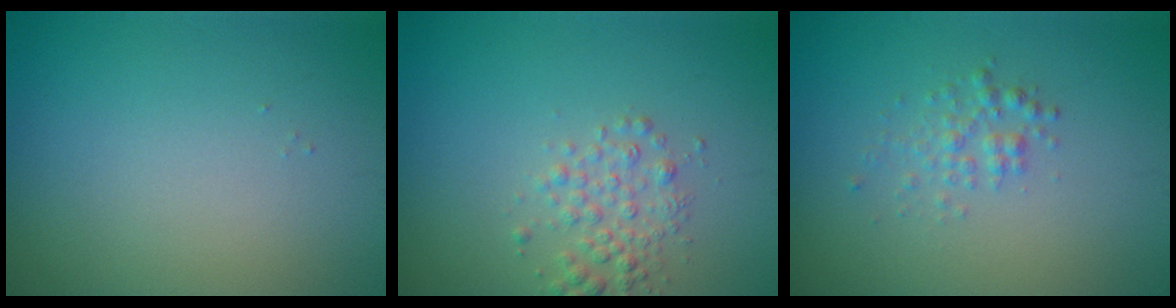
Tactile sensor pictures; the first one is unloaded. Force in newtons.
{"total": 2.2, "press": 2.2, "slide": 0.0}
{"total": 1.5, "press": 1.5, "slide": 0.0}